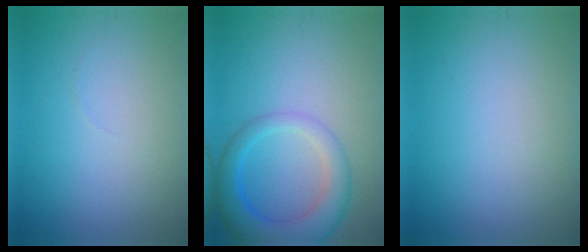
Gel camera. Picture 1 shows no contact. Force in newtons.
{"total": 4.2, "press": 4.2, "slide": 0.2}
{"total": 0.0}